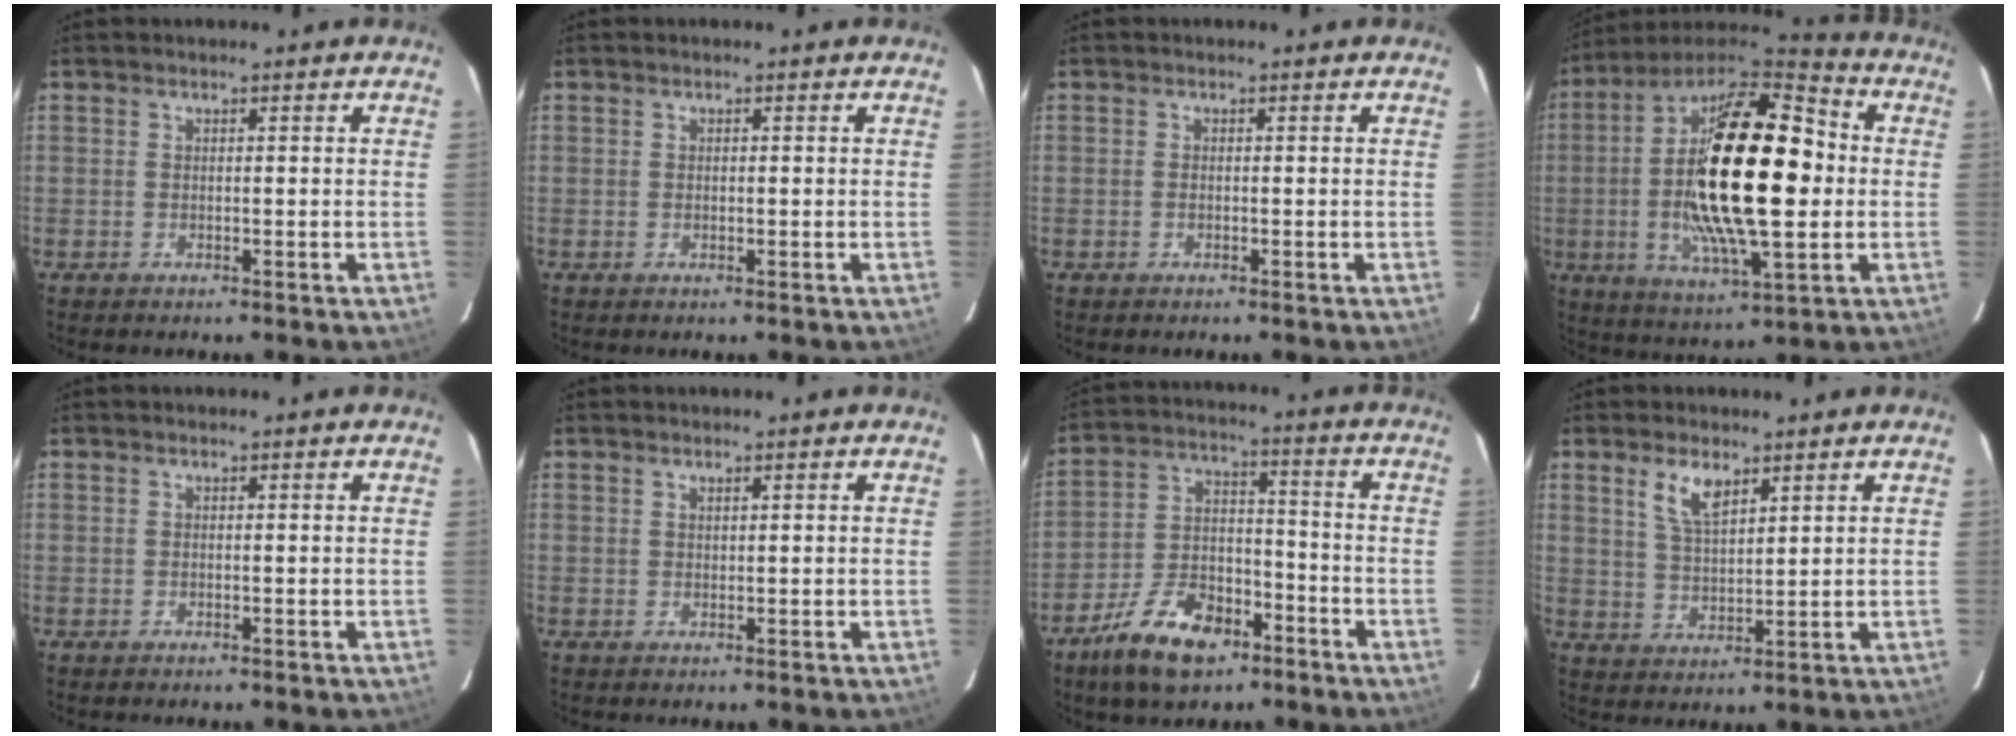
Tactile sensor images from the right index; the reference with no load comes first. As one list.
[{"total": 0.6, "force": [0.1, 0.4, 0.4], "torque": [-0.008, 0.001, 0.002]}, {"total": 0.5, "force": [-0.2, 0.4, 0.3], "torque": [-0.007, 0.001, -0.004]}, {"total": 26.9, "force": [-0.2, 9.3, 25.3], "torque": [-0.480, 0.007, -0.017]}, {"total": 0.0}, {"total": 0.6, "force": [0.5, 0.2, 0.2], "torque": [-0.004, 0.001, 0.010]}, {"total": 13.7, "force": [-8.9, 6.7, 8.0], "torque": [-0.171, 0.005, -0.152]}, {"total": 6.0, "force": [3.6, 2.4, 4.2], "torque": [-0.078, 0.002, 0.073]}]